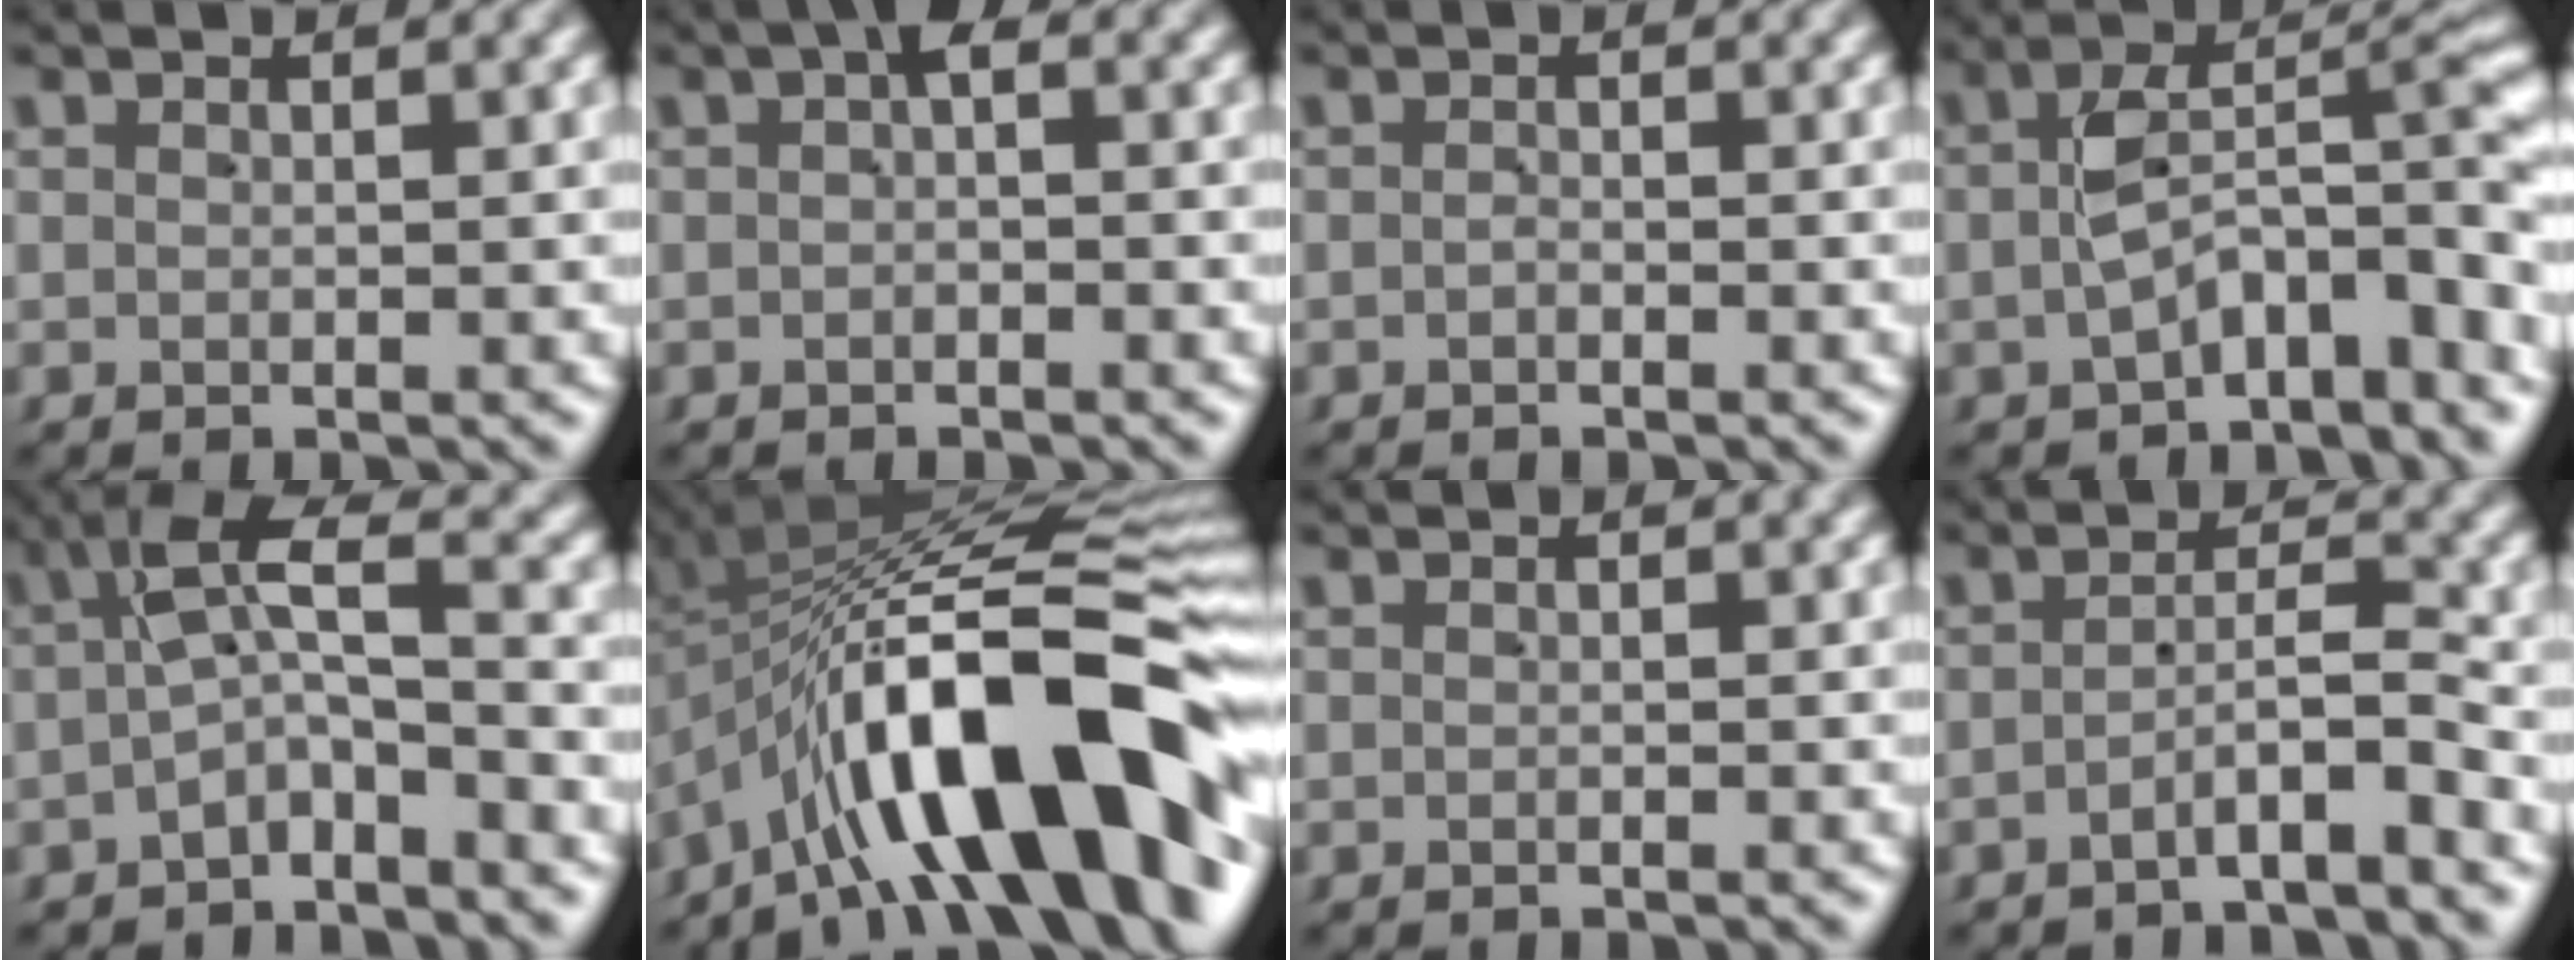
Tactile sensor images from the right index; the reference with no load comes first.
{"total": 1.4, "force": [0.0, 0.4, 1.3], "torque": [-0.017, 0.002, -0.001]}
{"total": 0.8, "force": [-0.7, 0.2, 0.2], "torque": [-0.004, 0.000, -0.015]}
{"total": 6.7, "force": [-2.6, 3.3, 5.3], "torque": [-0.067, -0.003, -0.041]}
{"total": 5.1, "force": [-0.8, 3.0, 4.1], "torque": [-0.068, -0.007, -0.017]}
{"total": 18.6, "force": [-5.5, 8.6, 15.6], "torque": [-0.252, -0.007, -0.071]}
{"total": 0.0}
{"total": 3.6, "force": [-3.3, 0.3, 1.5], "torque": [-0.016, -0.006, -0.053]}